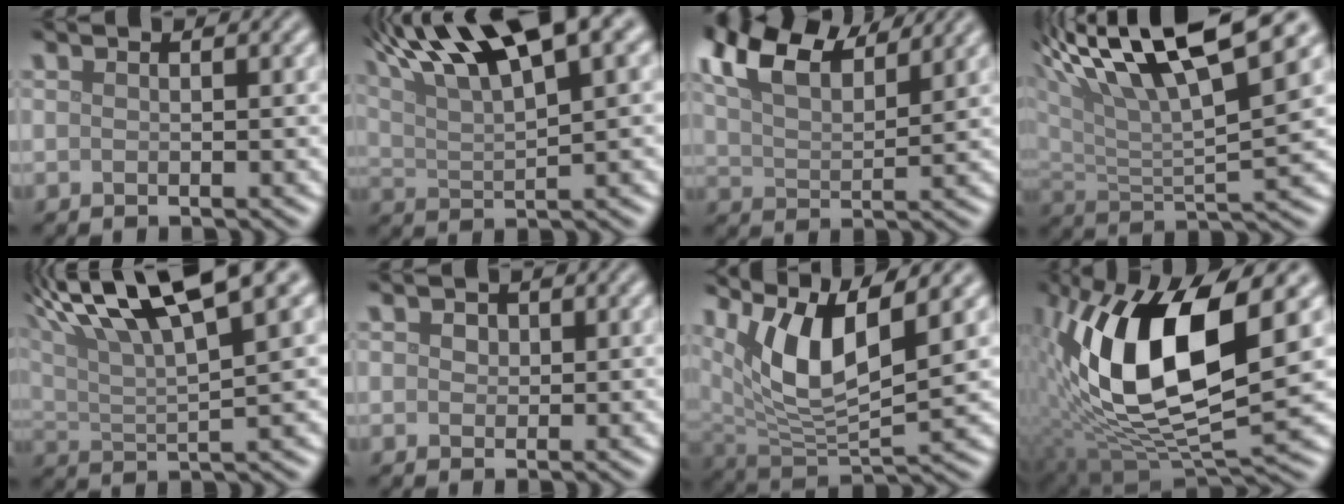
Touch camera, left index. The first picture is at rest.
{"total": 12.0, "force": [7.6, 2.9, 8.8], "torque": [-0.142, 0.029, 0.126]}
{"total": 8.1, "force": [5.9, 2.9, 4.7], "torque": [-0.104, 0.025, 0.106]}
{"total": 12.3, "force": [7.7, 2.7, 9.1], "torque": [-0.166, 0.017, 0.133]}
{"total": 11.1, "force": [7.0, 2.6, 8.2], "torque": [-0.138, 0.028, 0.117]}
{"total": 1.2, "force": [0.5, 1.0, 0.5], "torque": [-0.007, 0.004, 0.001]}
{"total": 8.4, "force": [3.8, 2.7, 6.9], "torque": [-0.142, -0.009, 0.070]}
{"total": 13.1, "force": [2.1, 5.2, 11.8], "torque": [-0.227, -0.001, 0.035]}